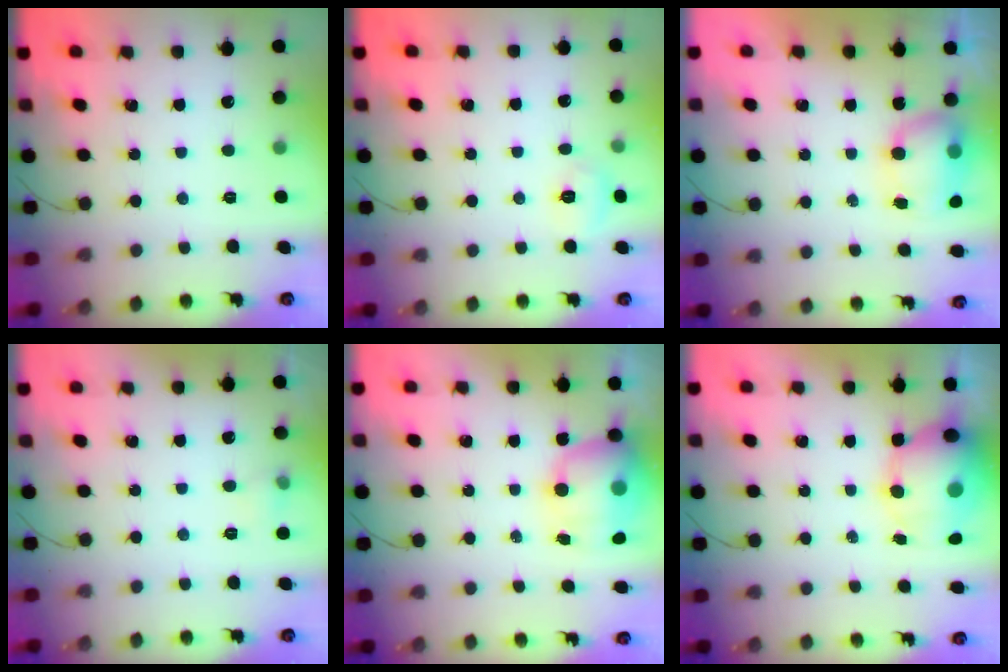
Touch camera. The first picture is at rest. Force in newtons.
{"total": 5.1, "press": 4.9, "slide": 1.3}
{"total": 7.6, "press": 7.3, "slide": 2.0}
{"total": 4.8, "press": 4.5, "slide": 1.6}
{"total": 12.6, "press": 12.2, "slide": 3.2}
{"total": 11.5, "press": 11.2, "slide": 2.4}